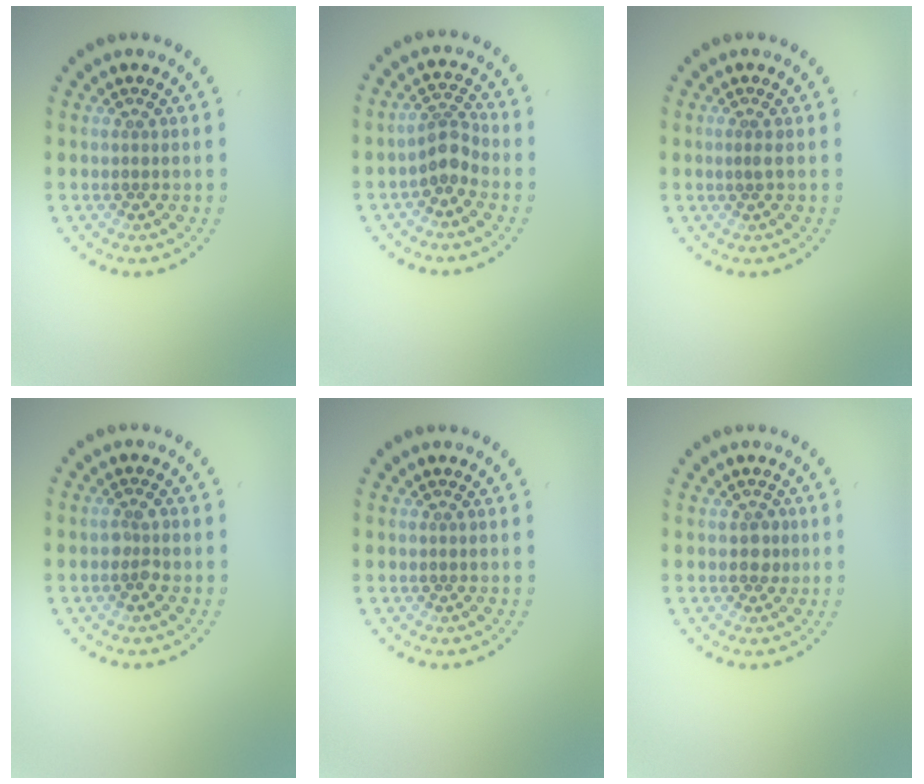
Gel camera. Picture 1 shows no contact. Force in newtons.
{"total": 2.4, "press": 1.9, "slide": 1.5}
{"total": 0.5, "press": 0.2, "slide": 0.5}
{"total": 1.3, "press": 1.2, "slide": 0.4}
{"total": 0.0}
{"total": 1.2, "press": 1.2, "slide": 0.3}